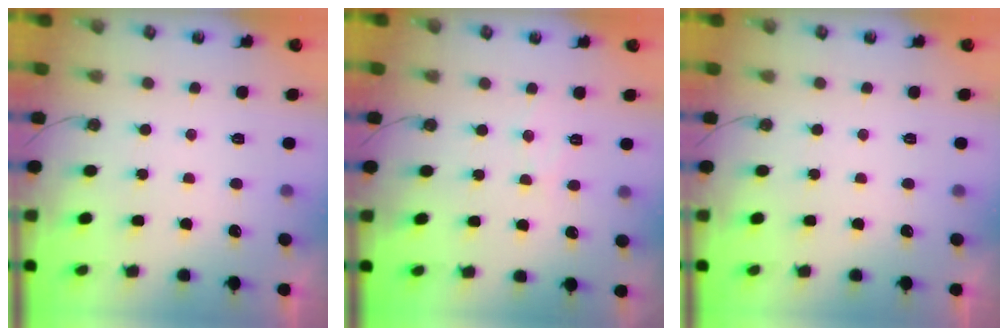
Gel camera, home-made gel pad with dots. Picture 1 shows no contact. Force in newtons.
{"total": 6.1, "press": 6.0, "slide": 0.4}
{"total": 0.0}